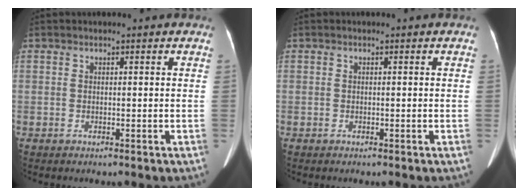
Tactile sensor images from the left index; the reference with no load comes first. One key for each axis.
{"total": 0.0}